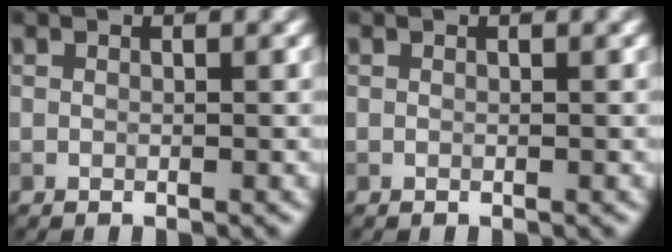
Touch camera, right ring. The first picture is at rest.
{"total": 0.0}